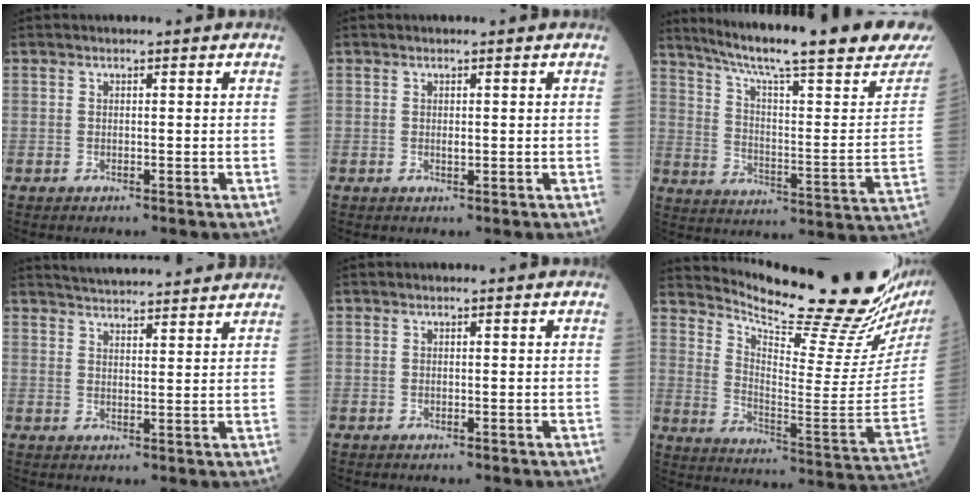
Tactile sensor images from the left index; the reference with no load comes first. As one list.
[{"total": 0.8, "force": [0.2, 0.3, 0.7], "torque": [-0.015, -0.001, 0.004]}, {"total": 28.4, "force": [23.3, 1.7, 16.2], "torque": [-0.253, -0.058, 0.311]}, {"total": 13.7, "force": [12.8, 1.3, 4.5], "torque": [-0.069, 0.023, 0.173]}, {"total": 0.0}, {"total": 24.0, "force": [21.7, -0.2, 10.3], "torque": [-0.174, -0.108, 0.301]}]